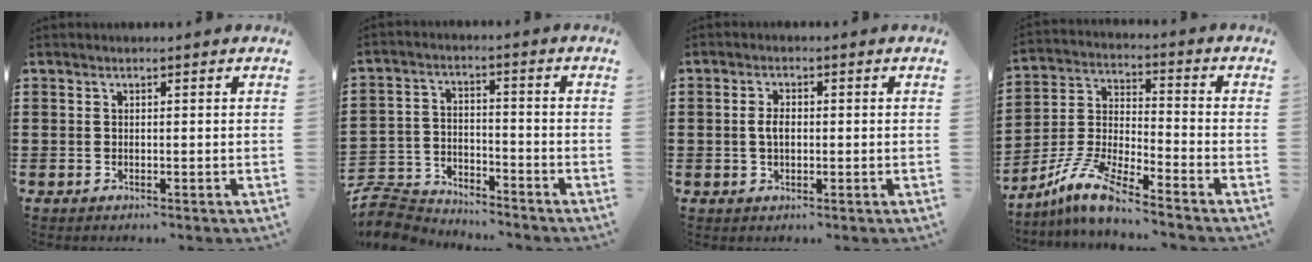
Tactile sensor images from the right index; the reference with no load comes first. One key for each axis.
{"total": 7.0, "fx": -6.8, "fy": 1.4, "fz": 0.6, "tx": -0.030, "ty": 0.011, "tz": -0.141}
{"total": 2.7, "fx": 0.0, "fy": 1.5, "fz": 2.2, "tx": -0.045, "ty": 0.006, "tz": -0.002}
{"total": 8.6, "fx": -7.5, "fy": 0.3, "fz": 4.3, "tx": -0.114, "ty": -0.008, "tz": -0.155}